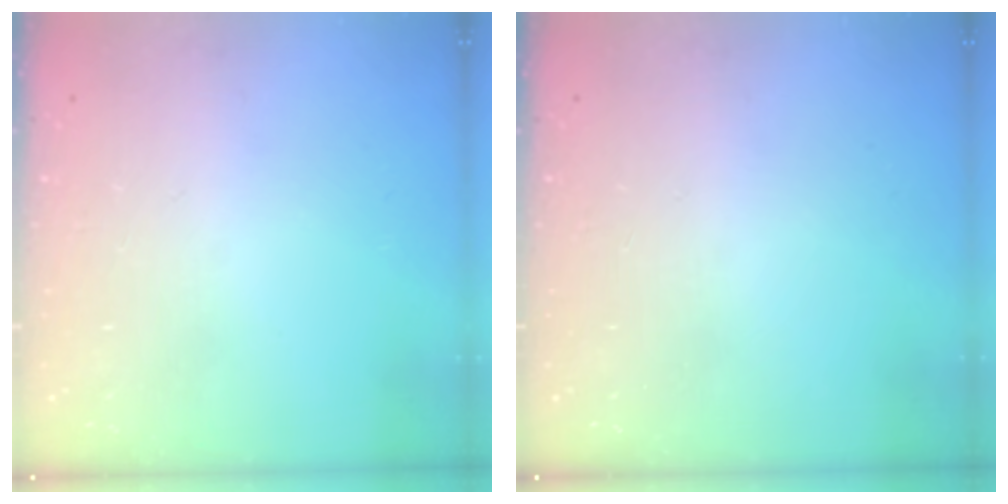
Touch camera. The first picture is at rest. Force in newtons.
{"total": 0.0}